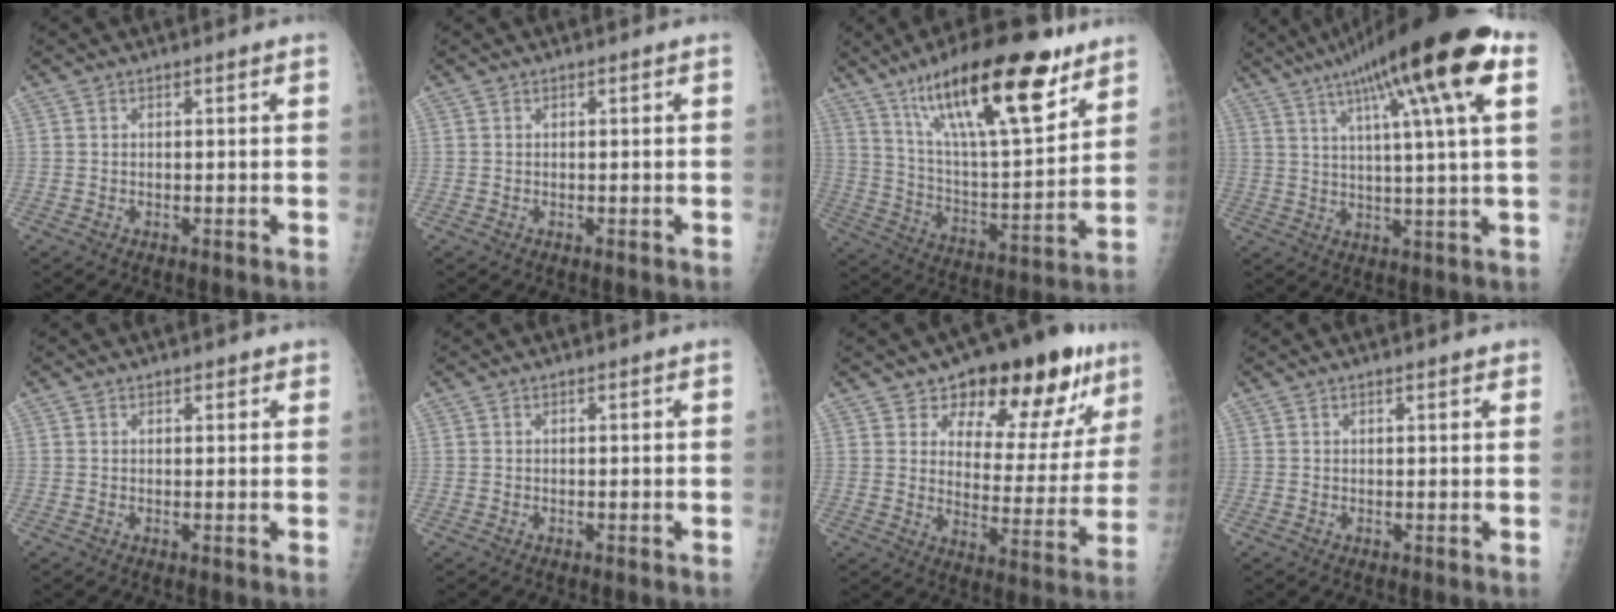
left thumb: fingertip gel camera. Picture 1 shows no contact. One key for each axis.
{"total": 0.0}
{"total": 25.6, "fx": 15.5, "fy": 7.4, "fz": 19.0, "tx": -0.292, "ty": -0.053, "tz": 0.264}
{"total": 23.4, "fx": 10.6, "fy": 3.3, "fz": 20.6, "tx": -0.327, "ty": 0.008, "tz": 0.158}
{"total": 1.3, "fx": 0.9, "fy": 0.8, "fz": 0.5, "tx": 0.004, "ty": -0.004, "tz": 0.007}
{"total": 0.0}
{"total": 20.7, "fx": 12.4, "fy": 10.2, "fz": 13.1, "tx": -0.112, "ty": -0.049, "tz": 0.176}
{"total": 1.4, "fx": 0.9, "fy": 0.5, "fz": 0.9, "tx": -0.011, "ty": -0.002, "tz": 0.011}